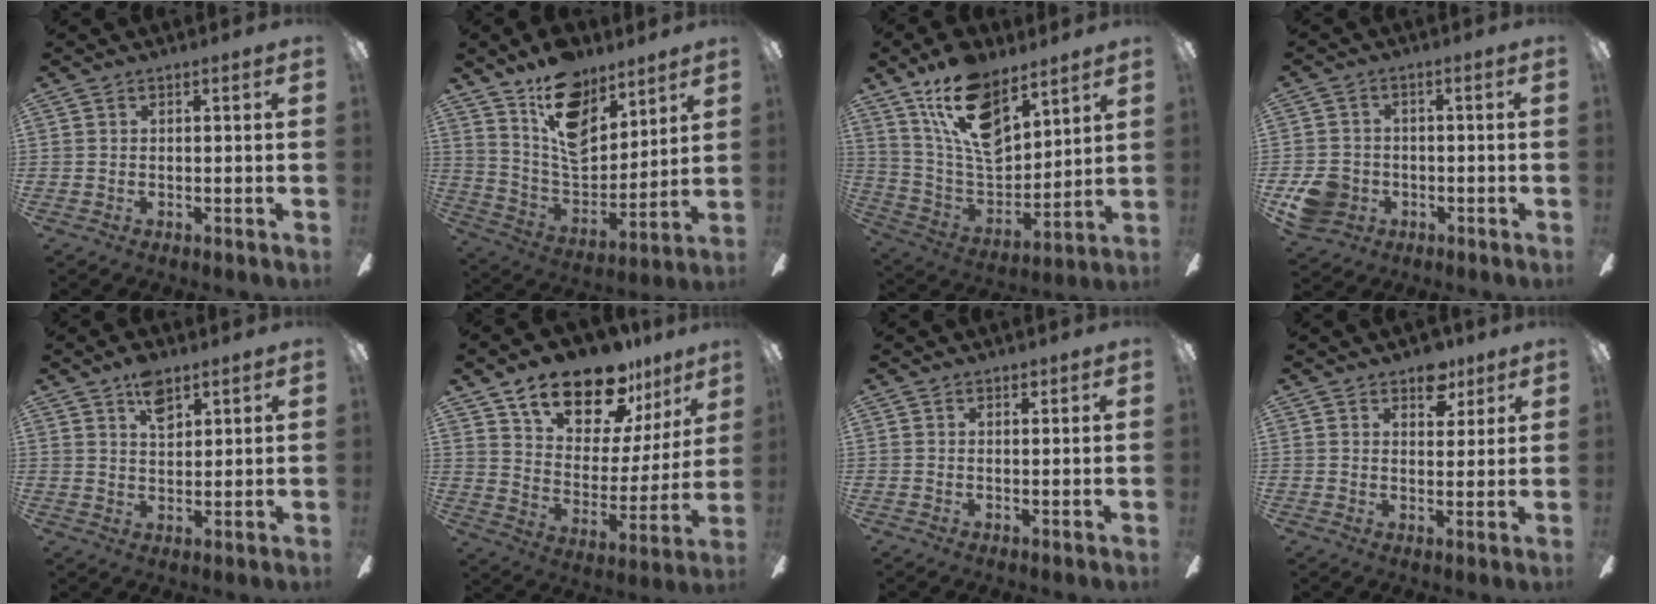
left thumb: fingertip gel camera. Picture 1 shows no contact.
{"total": 17.1, "force": [11.6, 9.1, 8.6], "torque": [-0.148, -0.072, 0.214]}
{"total": 18.8, "force": [11.9, 9.7, 10.8], "torque": [-0.207, -0.061, 0.216]}
{"total": 7.5, "force": [-3.0, 6.3, 2.8], "torque": [-0.061, 0.025, -0.055]}
{"total": 6.9, "force": [4.2, 3.5, 4.0], "torque": [-0.058, -0.012, 0.072]}
{"total": 19.1, "force": [14.5, 8.5, 9.1], "torque": [-0.149, -0.095, 0.254]}
{"total": 1.3, "force": [1.0, 0.7, 0.5], "torque": [-0.003, -0.003, 0.018]}
{"total": 7.0, "force": [5.0, 4.0, 3.0], "torque": [-0.023, -0.020, 0.085]}